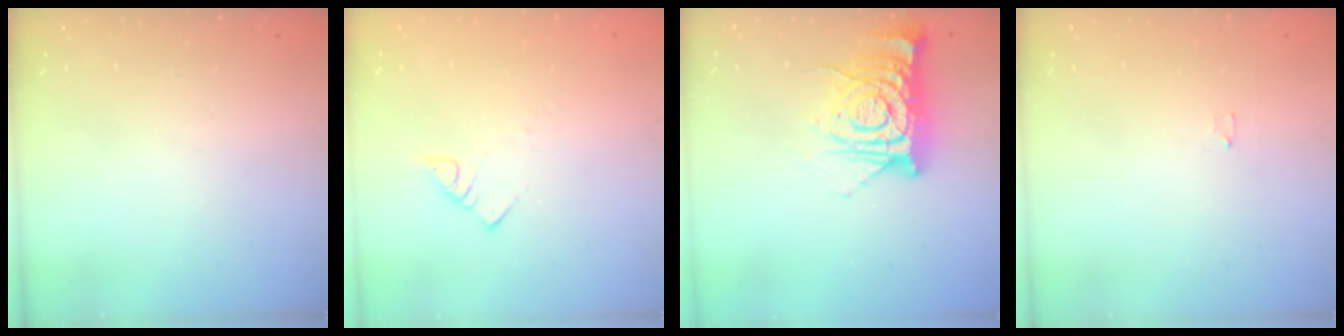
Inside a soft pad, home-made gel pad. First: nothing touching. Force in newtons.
{"total": 3.0, "press": 3.0, "slide": 0.0}
{"total": 11.3, "press": 11.3, "slide": 1.3}
{"total": 1.2, "press": 1.2, "slide": 0.0}